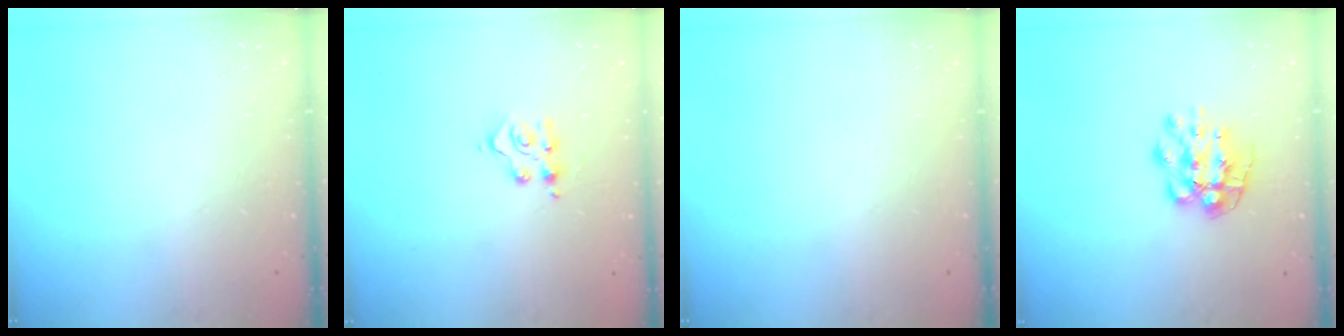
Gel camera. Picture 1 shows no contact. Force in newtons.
{"total": 4.7, "press": 4.6, "slide": 0.3}
{"total": 0.0}
{"total": 9.7, "press": 9.7, "slide": 0.4}